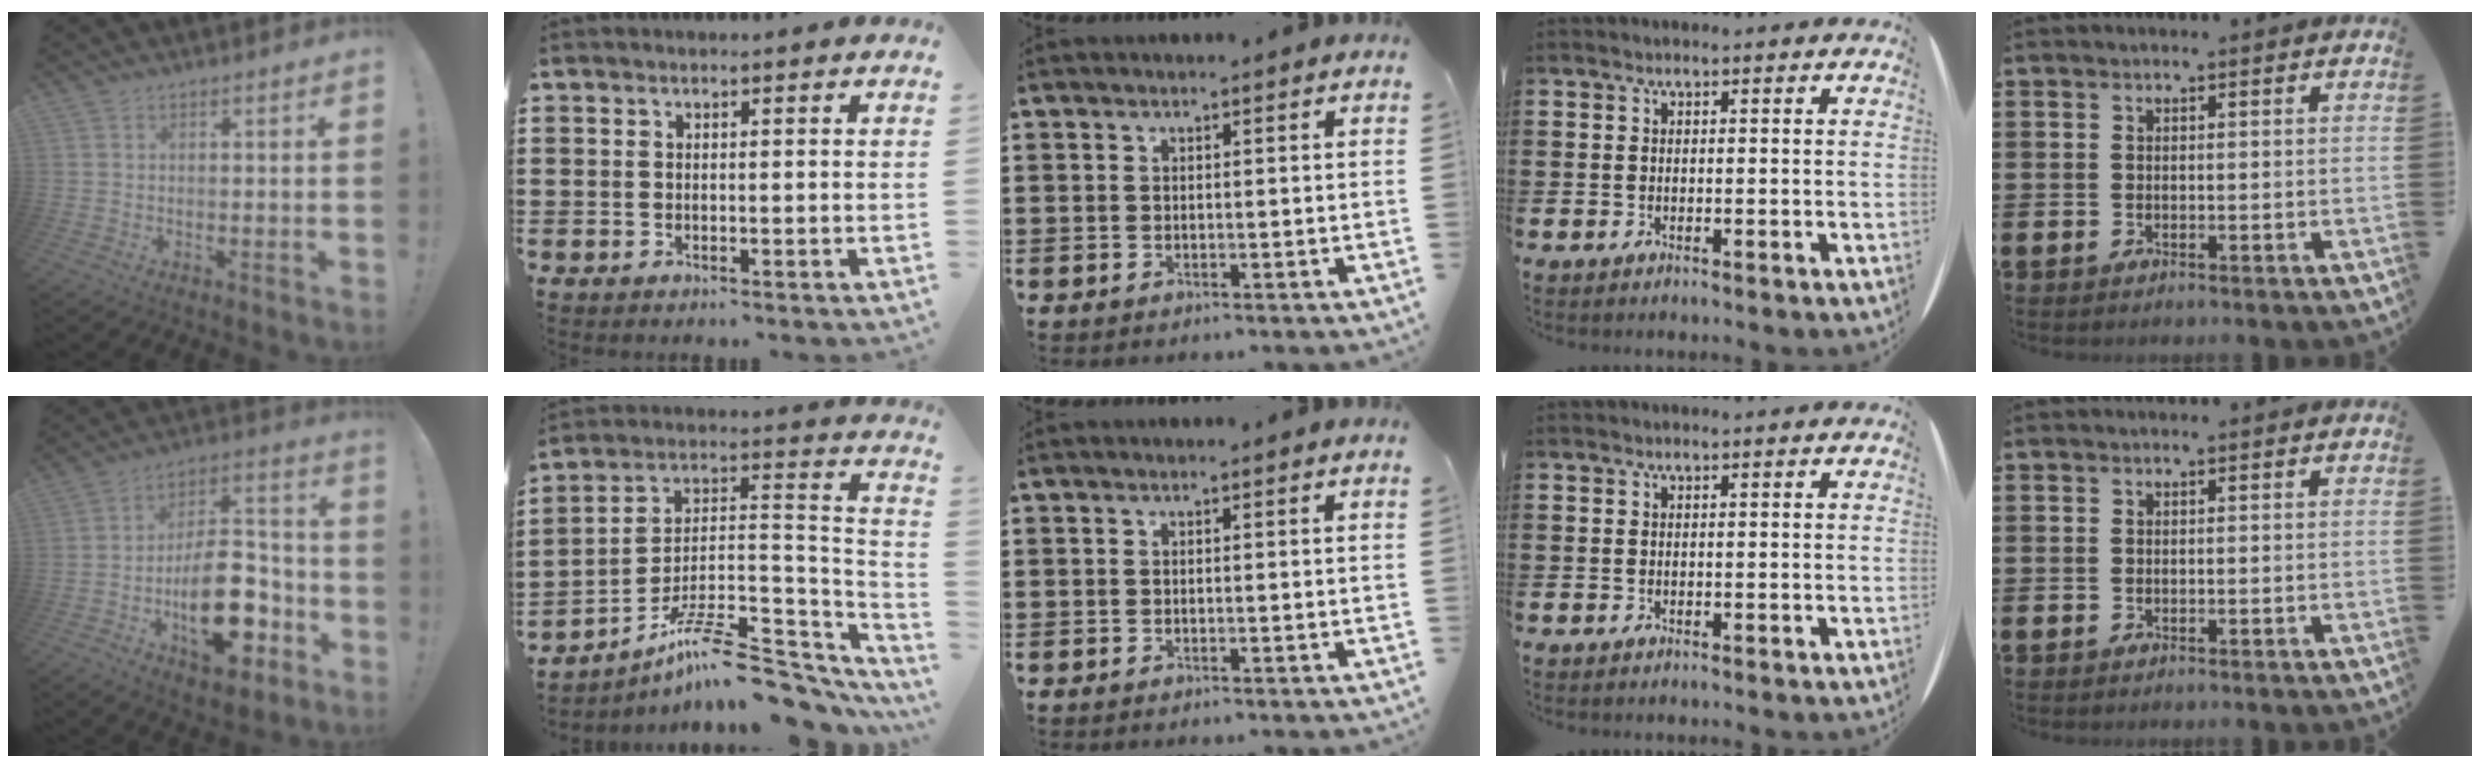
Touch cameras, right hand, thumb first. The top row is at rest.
{"thumb": {"total": 22.6, "force": [-8.2, 11.6, 17.6], "torque": [-0.276, 0.061, -0.118]}, "index": {"total": 11.3, "force": [-8.5, 2.2, 7.1], "torque": [-0.119, 0.016, -0.163]}}